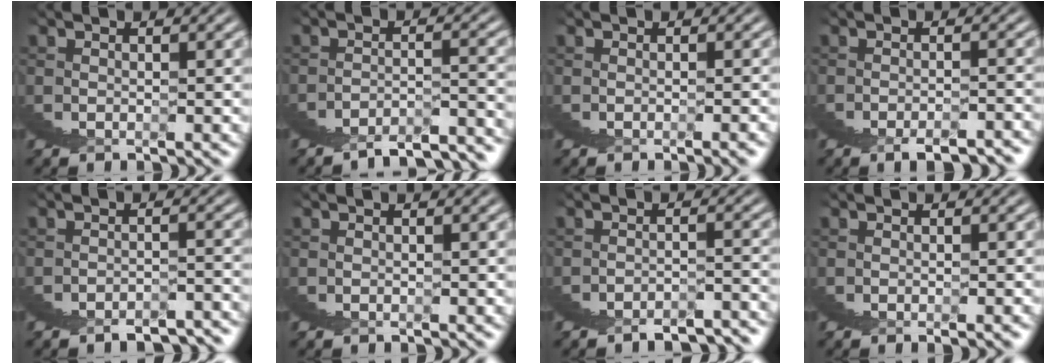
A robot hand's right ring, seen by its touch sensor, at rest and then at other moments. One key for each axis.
{"total": 2.9, "fx": -2.7, "fy": 0.2, "fz": 1.3, "tx": 0.000, "ty": 0.005, "tz": -0.052}
{"total": 1.5, "fx": 0.4, "fy": -1.2, "fz": -0.7, "tx": 0.017, "ty": 0.010, "tz": 0.003}
{"total": 1.6, "fx": -1.1, "fy": -1.2, "fz": -0.1, "tx": 0.021, "ty": 0.010, "tz": -0.024}
{"total": 2.5, "fx": -2.4, "fy": 0.0, "fz": -0.2, "tx": 0.032, "ty": 0.006, "tz": -0.046}
{"total": 0.0}
{"total": 2.4, "fx": -2.4, "fy": -0.2, "fz": -0.2, "tx": 0.032, "ty": 0.009, "tz": -0.047}
{"total": 1.5, "fx": 0.6, "fy": -1.3, "fz": -0.4, "tx": 0.016, "ty": 0.012, "tz": 0.006}